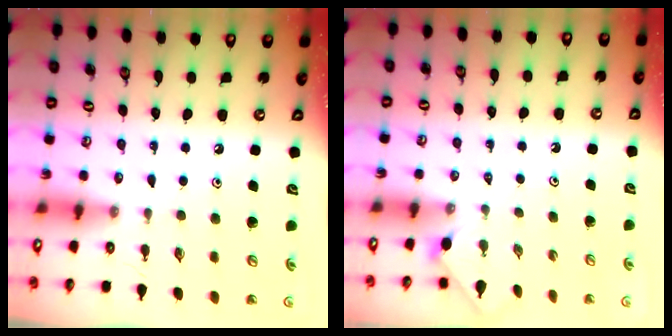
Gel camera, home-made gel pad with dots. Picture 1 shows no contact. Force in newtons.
{"total": 1.7, "press": 1.7, "slide": 0.4}